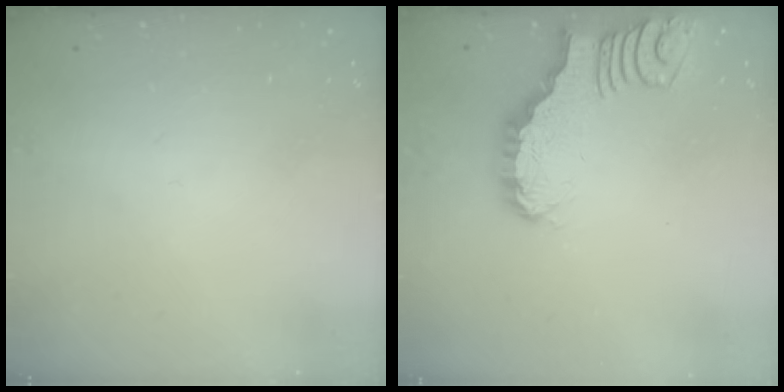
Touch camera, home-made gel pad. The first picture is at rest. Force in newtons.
{"total": 2.4, "press": 2.4, "slide": 0.2}